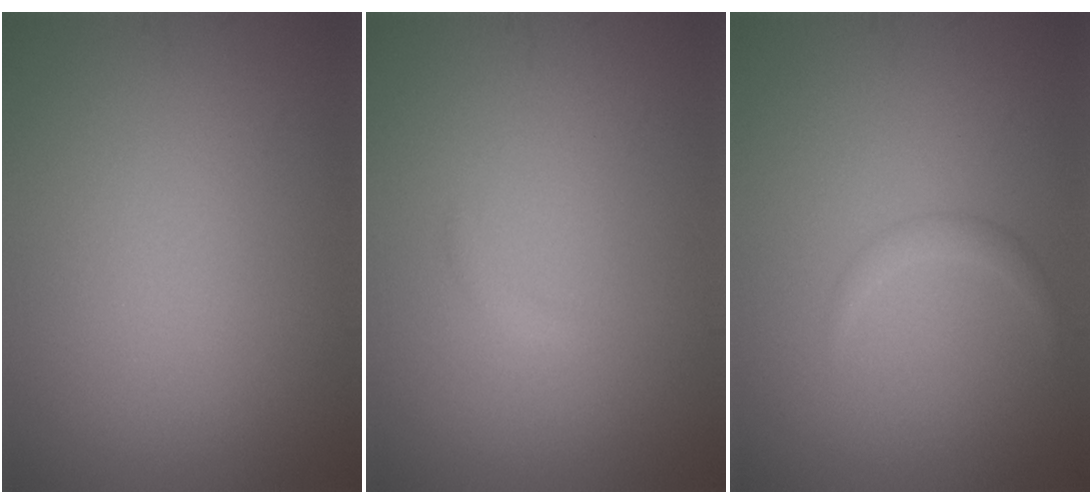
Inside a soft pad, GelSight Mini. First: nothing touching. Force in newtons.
{"total": 0.6, "press": 0.6, "slide": 0.0}
{"total": 1.0, "press": 1.0, "slide": 0.1}